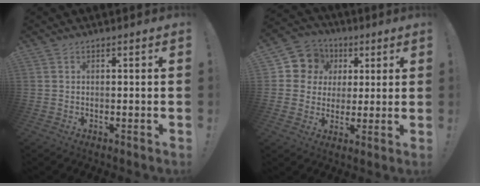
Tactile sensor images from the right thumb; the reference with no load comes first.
{"total": 9.5, "force": [2.6, 8.9, 2.3], "torque": [-0.031, -0.010, 0.056]}